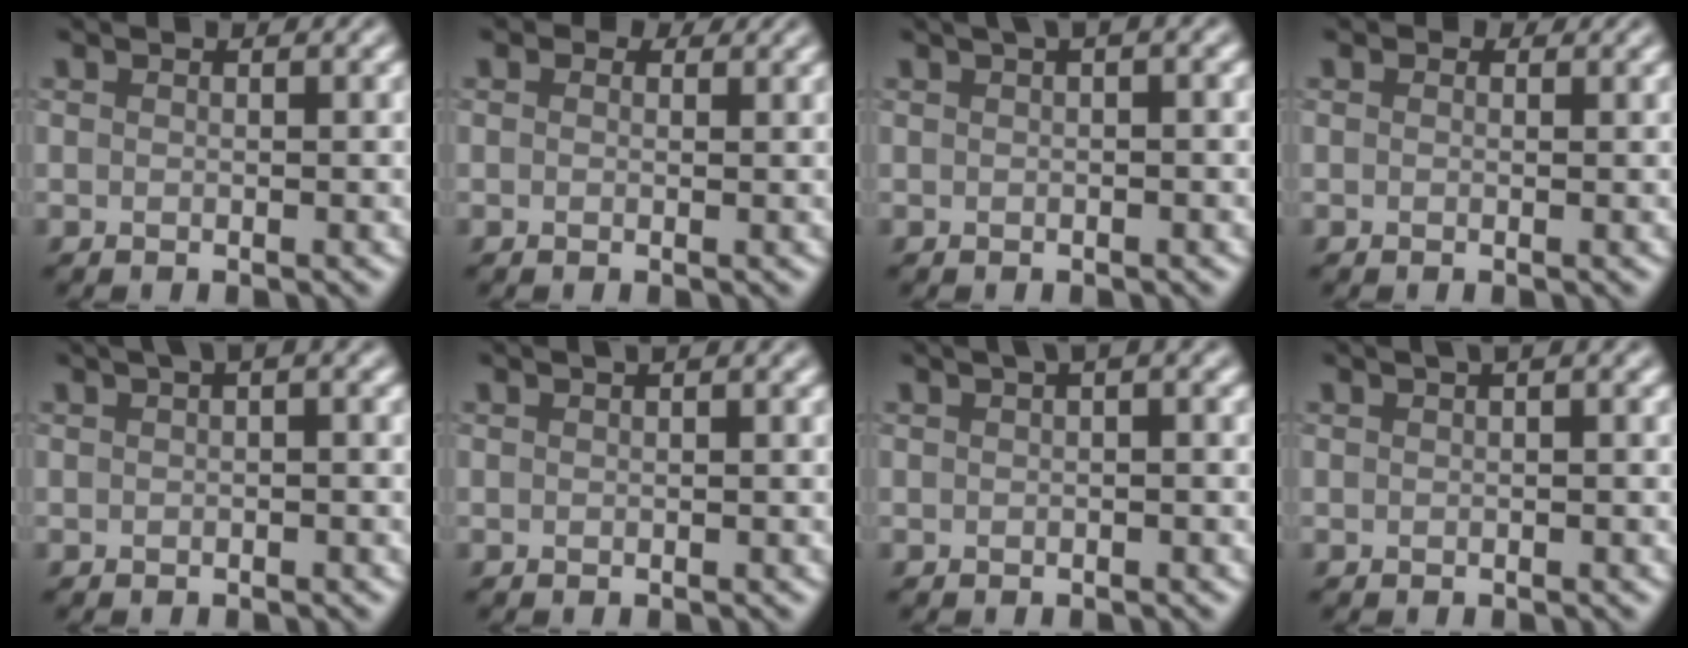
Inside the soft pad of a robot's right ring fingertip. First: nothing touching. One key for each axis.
{"total": 1.1, "fx": 0.6, "fy": 0.8, "fz": 0.5, "tx": -0.008, "ty": -0.003, "tz": 0.000}
{"total": 2.2, "fx": 1.0, "fy": 0.6, "fz": 1.9, "tx": -0.024, "ty": 0.005, "tz": 0.012}
{"total": 0.5, "fx": 0.2, "fy": 0.4, "fz": 0.2, "tx": -0.002, "ty": -0.006, "tz": -0.004}
{"total": 1.9, "fx": 0.7, "fy": 0.5, "fz": 1.7, "tx": -0.023, "ty": 0.004, "tz": 0.007}
{"total": 0.8, "fx": 0.3, "fy": 0.1, "fz": 0.7, "tx": -0.010, "ty": 0.009, "tz": 0.007}
{"total": 1.9, "fx": 0.7, "fy": 0.4, "fz": 1.8, "tx": -0.022, "ty": 0.006, "tz": 0.008}
{"total": 1.5, "fx": 0.6, "fy": 0.3, "fz": 1.4, "tx": -0.020, "ty": 0.005, "tz": 0.008}